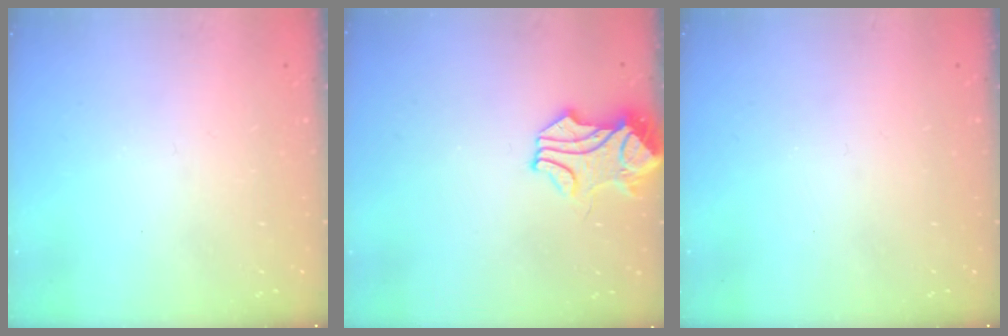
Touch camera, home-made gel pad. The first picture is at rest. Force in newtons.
{"total": 2.4, "press": 2.3, "slide": 0.6}
{"total": 0.0}